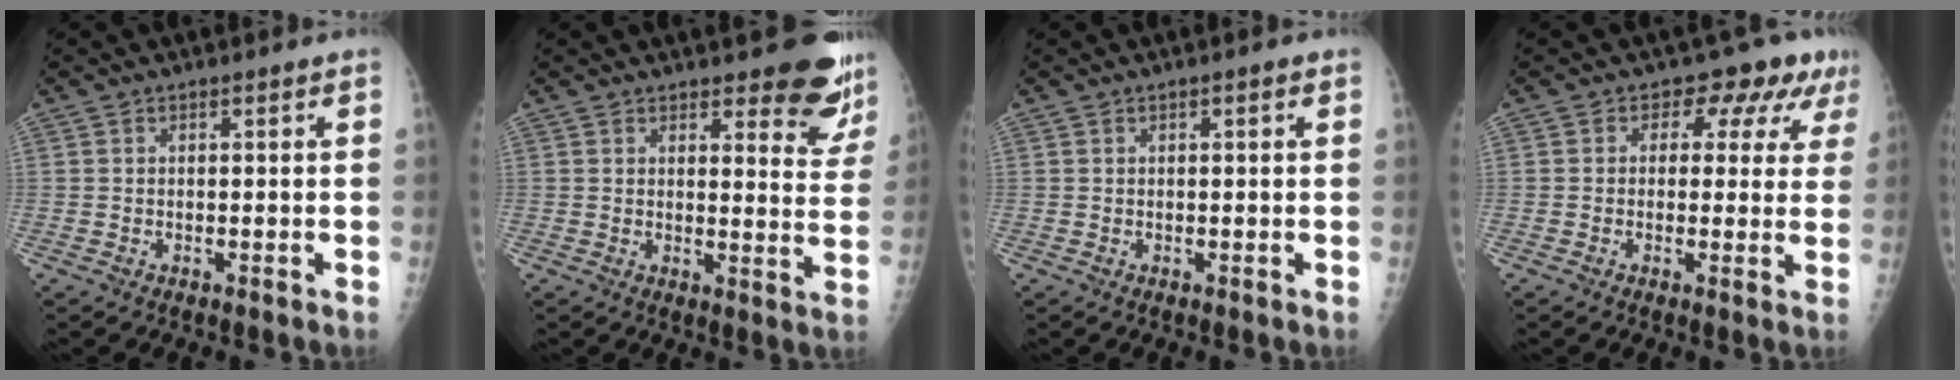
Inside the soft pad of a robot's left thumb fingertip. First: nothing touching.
{"total": 11.0, "force": [8.5, 3.7, 5.9], "torque": [-0.029, -0.060, 0.088]}
{"total": 0.9, "force": [0.3, 0.2, 0.8], "torque": [-0.015, 0.002, 0.004]}
{"total": 7.4, "force": [3.7, 5.1, 3.8], "torque": [0.002, -0.007, 0.029]}